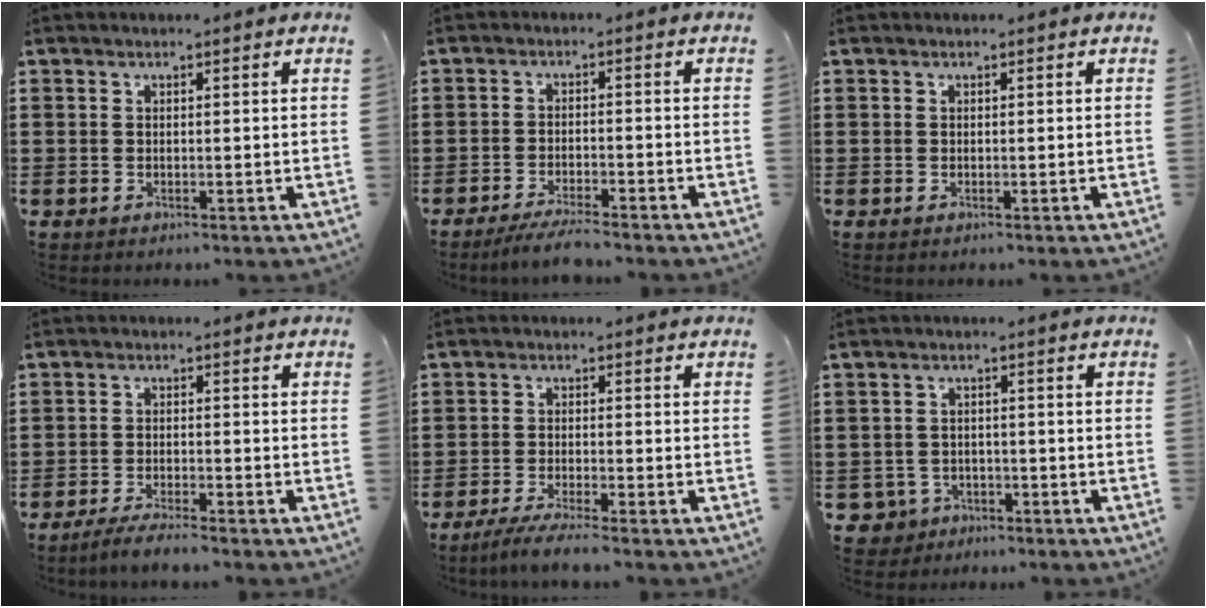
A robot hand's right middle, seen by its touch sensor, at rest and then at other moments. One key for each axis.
{"total": 3.7, "fx": -3.4, "fy": 0.0, "fz": 1.3, "tx": -0.030, "ty": -0.006, "tz": -0.069}
{"total": 0.0}
{"total": 2.8, "fx": -2.6, "fy": -0.2, "fz": 1.0, "tx": -0.017, "ty": 0.001, "tz": -0.051}
{"total": 3.0, "fx": -2.6, "fy": -0.3, "fz": 1.4, "tx": -0.031, "ty": -0.007, "tz": -0.051}
{"total": 3.0, "fx": -2.4, "fy": 1.8, "fz": 0.5, "tx": -0.031, "ty": -0.003, "tz": -0.055}